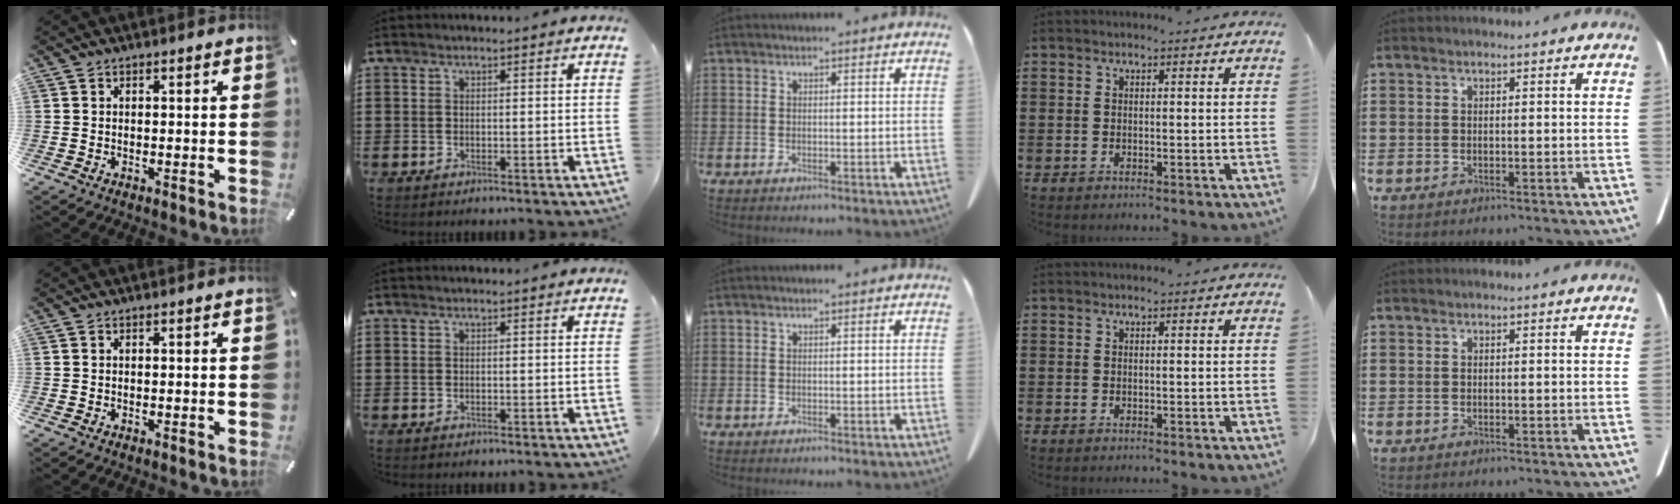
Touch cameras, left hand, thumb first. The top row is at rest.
{}